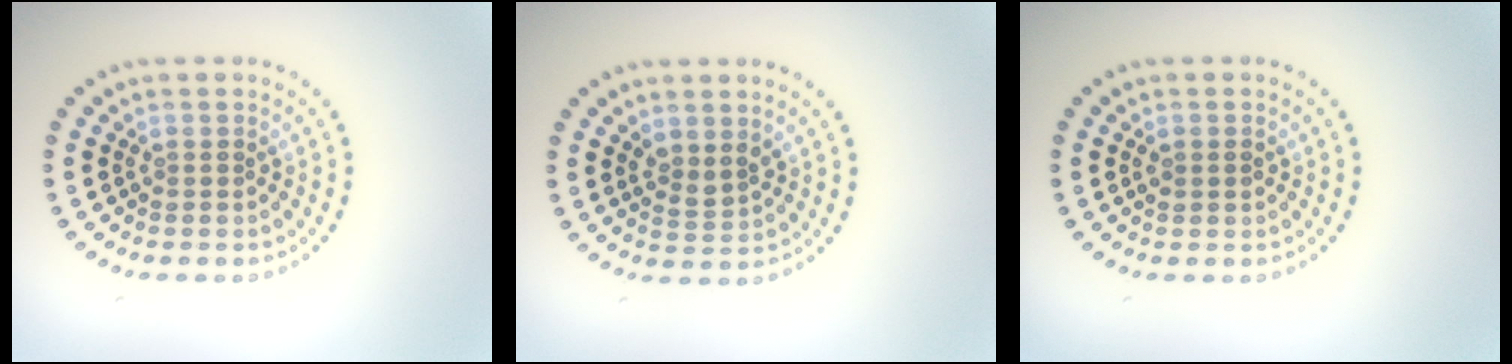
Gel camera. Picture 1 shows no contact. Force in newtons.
{"total": 1.7, "press": 1.4, "slide": 1.0}
{"total": 0.7, "press": 0.7, "slide": 0.3}